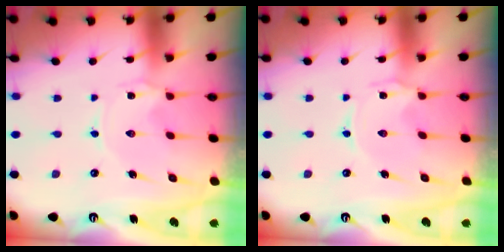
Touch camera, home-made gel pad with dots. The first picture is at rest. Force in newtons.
{"total": 0.0}